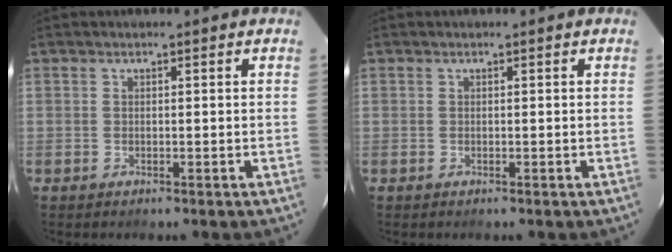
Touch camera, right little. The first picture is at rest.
{"total": 0.0}